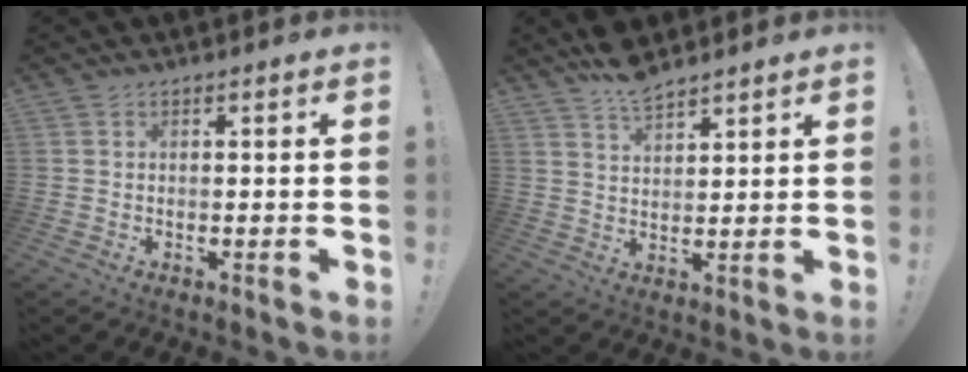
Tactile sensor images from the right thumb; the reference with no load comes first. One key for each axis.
{"total": 6.9, "fx": 5.9, "fy": 2.2, "fz": 2.9, "tx": -0.048, "ty": -0.033, "tz": 0.107}